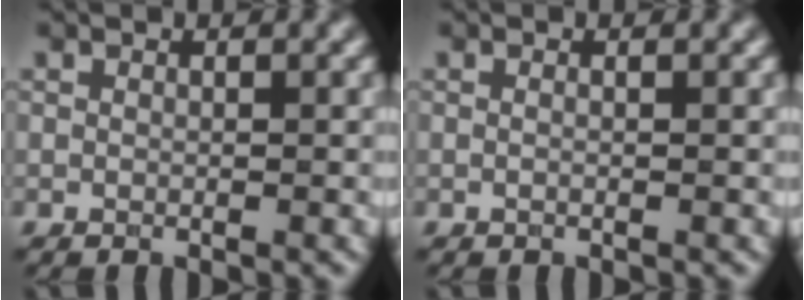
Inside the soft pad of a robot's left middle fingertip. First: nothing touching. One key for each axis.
{"total": 1.1, "fx": 0.4, "fy": 0.5, "fz": 0.9, "tx": -0.006, "ty": -0.013, "tz": -0.012}